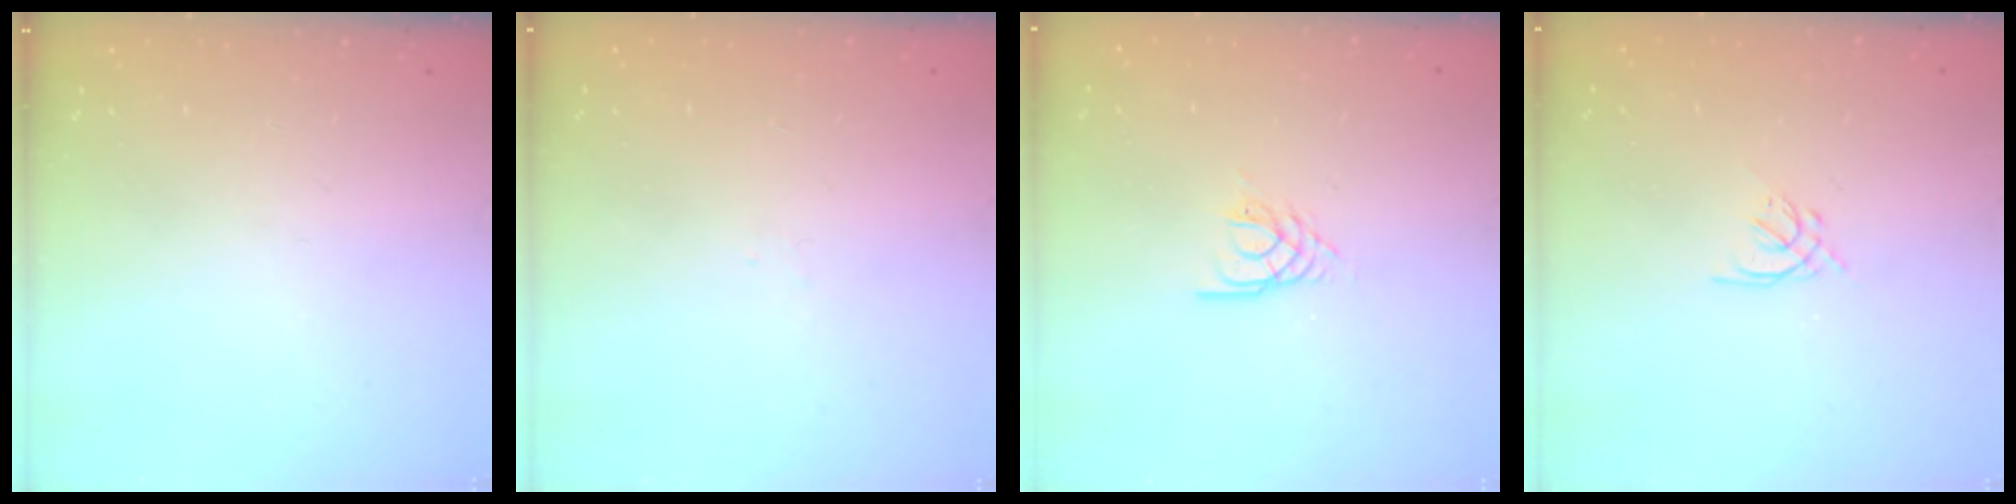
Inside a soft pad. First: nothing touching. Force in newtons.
{"total": 1.6, "press": 1.5, "slide": 0.4}
{"total": 2.5, "press": 2.4, "slide": 0.4}
{"total": 1.3, "press": 1.1, "slide": 0.6}